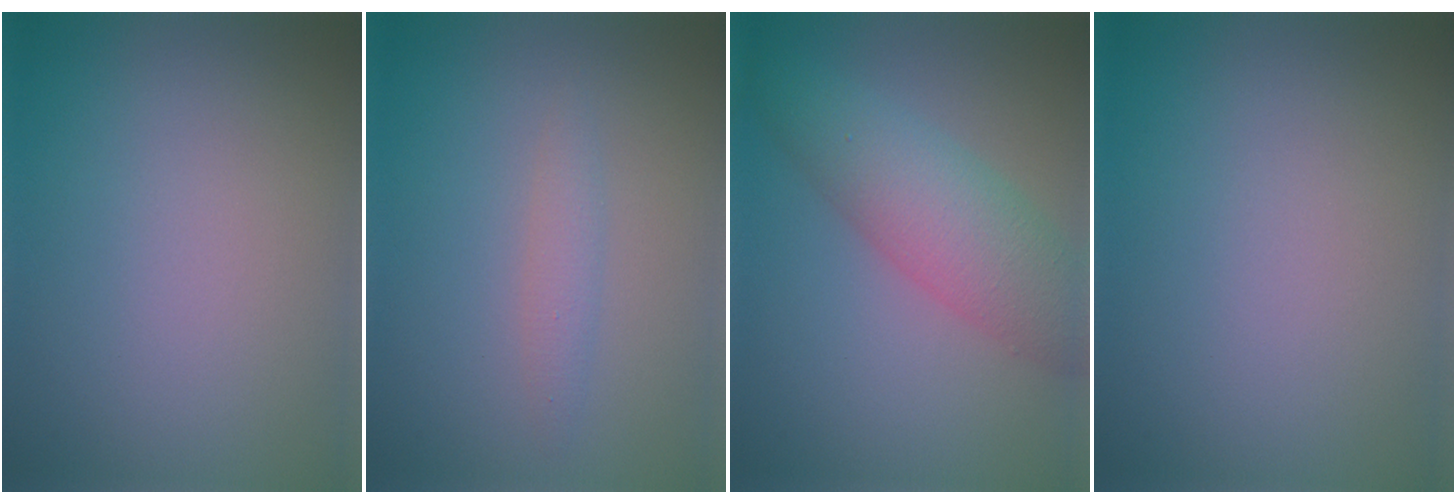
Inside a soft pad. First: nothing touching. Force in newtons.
{"total": 1.3, "press": 1.3, "slide": 0.1}
{"total": 6.0, "press": 6.0, "slide": 0.2}
{"total": 0.0}